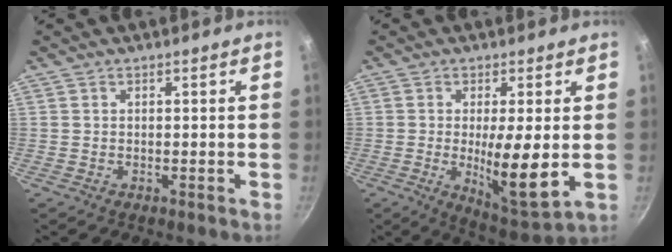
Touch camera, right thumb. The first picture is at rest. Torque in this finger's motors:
{"motor_torque": [1.40, 1.21, 1.47, 0.02, 0.15]}